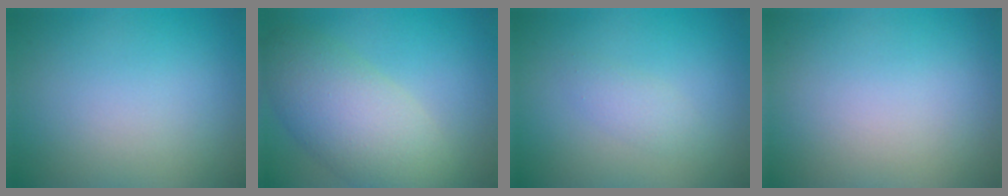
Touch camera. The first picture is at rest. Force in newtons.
{"total": 7.3, "press": 7.3, "slide": 0.5}
{"total": 1.5, "press": 1.5, "slide": 0.1}
{"total": 0.0}